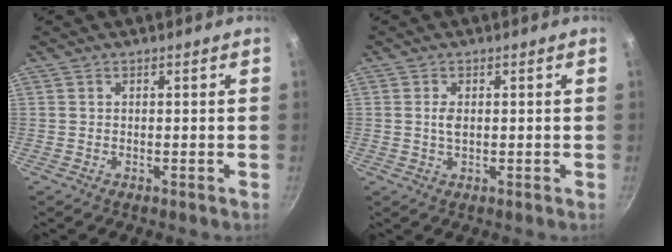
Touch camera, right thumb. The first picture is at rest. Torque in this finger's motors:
{"motor_torque": [0.52, 0.71, 0.56, 0.07, 0.18]}